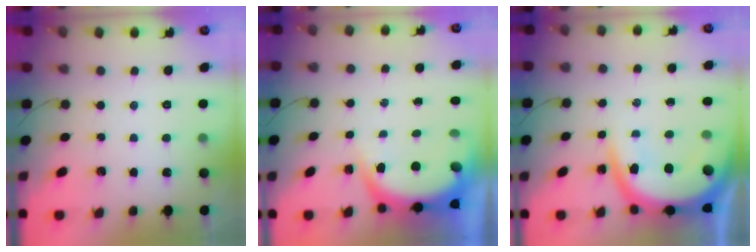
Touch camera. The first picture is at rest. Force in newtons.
{"total": 6.4, "press": 6.3, "slide": 1.1}
{"total": 13.8, "press": 13.7, "slide": 1.3}